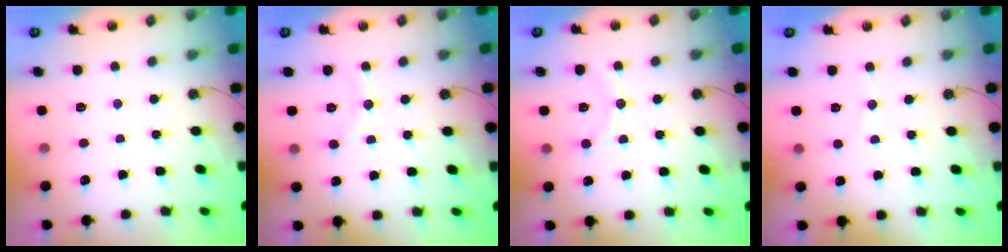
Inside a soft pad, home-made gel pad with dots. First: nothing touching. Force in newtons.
{"total": 7.6, "press": 7.4, "slide": 1.6}
{"total": 10.3, "press": 10.3, "slide": 1.0}
{"total": 3.7, "press": 3.6, "slide": 0.4}